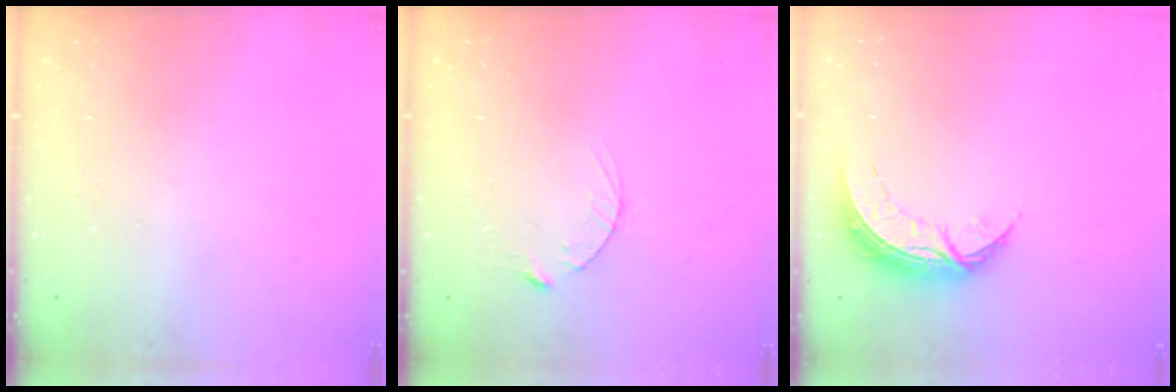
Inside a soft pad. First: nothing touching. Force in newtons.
{"total": 2.5, "press": 2.5, "slide": 0.4}
{"total": 8.8, "press": 8.8, "slide": 0.6}